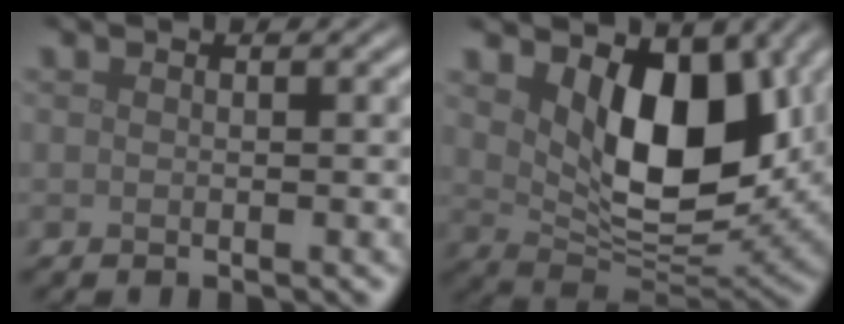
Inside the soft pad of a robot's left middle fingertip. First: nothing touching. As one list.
[{"total": 9.1, "force": [2.7, 5.1, 7.0], "torque": [-0.117, -0.024, 0.050]}]